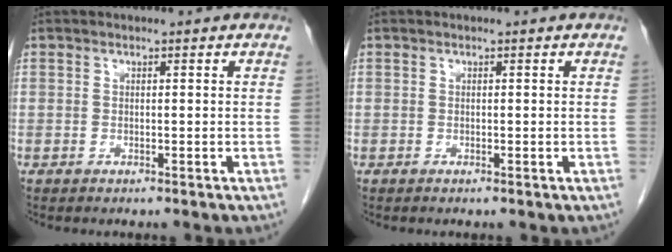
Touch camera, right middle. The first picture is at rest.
{"total": 0.0}